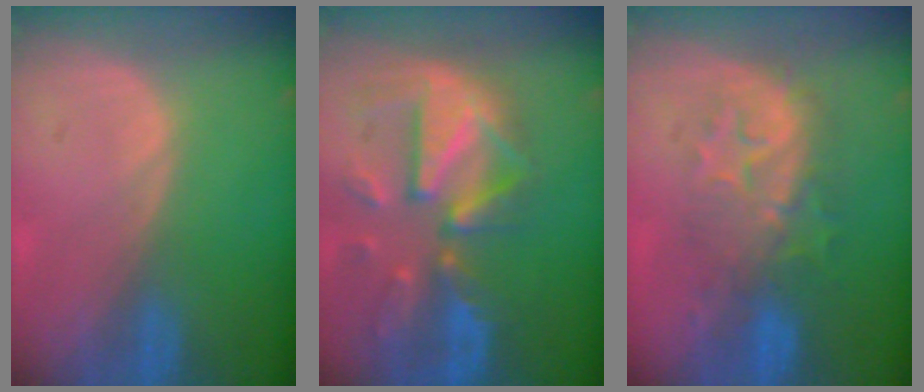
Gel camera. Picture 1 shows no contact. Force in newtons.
{"total": 12.0, "press": 10.5, "slide": 5.9}
{"total": 8.4, "press": 8.3, "slide": 1.4}